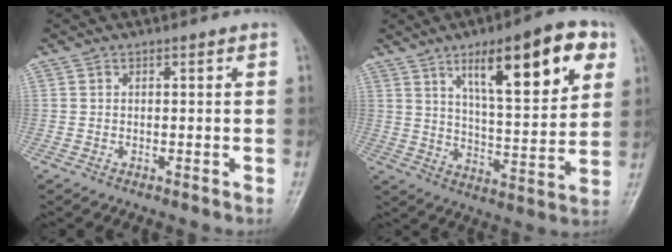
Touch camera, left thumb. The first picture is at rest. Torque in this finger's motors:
{"motor_torque": [0.58, 0.56, 1.76, -1.01, 0.14]}